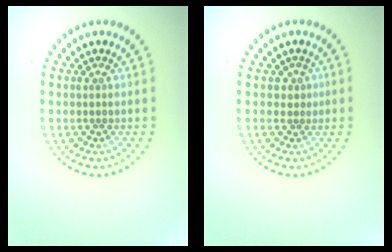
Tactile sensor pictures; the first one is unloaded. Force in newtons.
{"total": 0.8, "press": 0.5, "slide": 0.6}